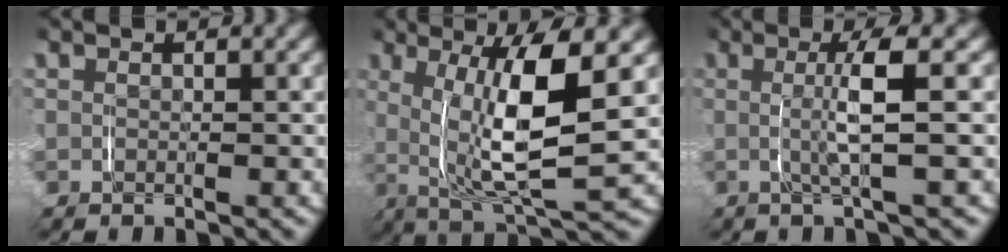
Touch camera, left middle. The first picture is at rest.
{"total": 8.9, "force": [1.2, 3.1, 8.3], "torque": [-0.142, -0.001, 0.017]}
{"total": 3.2, "force": [0.3, -0.6, 3.1], "torque": [-0.056, 0.000, 0.004]}